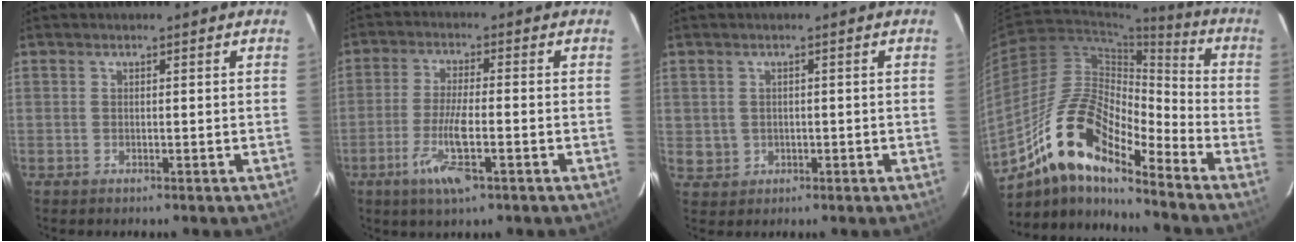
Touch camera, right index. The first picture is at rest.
{"total": 7.3, "force": [-3.4, 0.8, 6.5], "torque": [-0.130, -0.013, -0.059]}
{"total": 2.3, "force": [-0.1, 2.2, 0.4], "torque": [-0.005, 0.002, 0.009]}
{"total": 13.8, "force": [-9.7, 4.0, 9.0], "torque": [-0.170, 0.033, -0.171]}